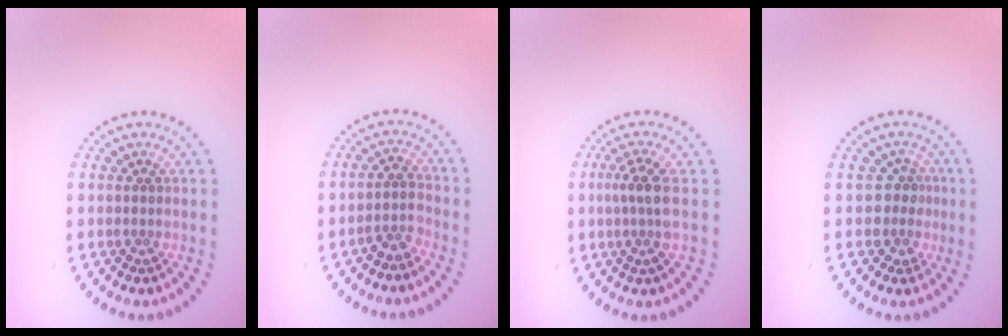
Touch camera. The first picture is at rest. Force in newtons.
{"total": 2.0, "press": 1.5, "slide": 1.2}
{"total": 2.7, "press": 2.0, "slide": 1.8}
{"total": 2.2, "press": 1.5, "slide": 1.6}